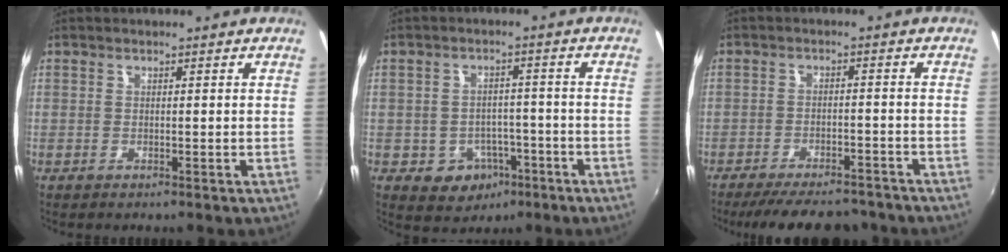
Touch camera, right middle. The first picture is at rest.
{"total": 7.1, "force": [-3.3, 5.8, 2.3], "torque": [-0.052, 0.014, -0.028]}
{"total": 14.3, "force": [-12.2, 4.3, 6.1], "torque": [-0.129, -0.012, -0.167]}